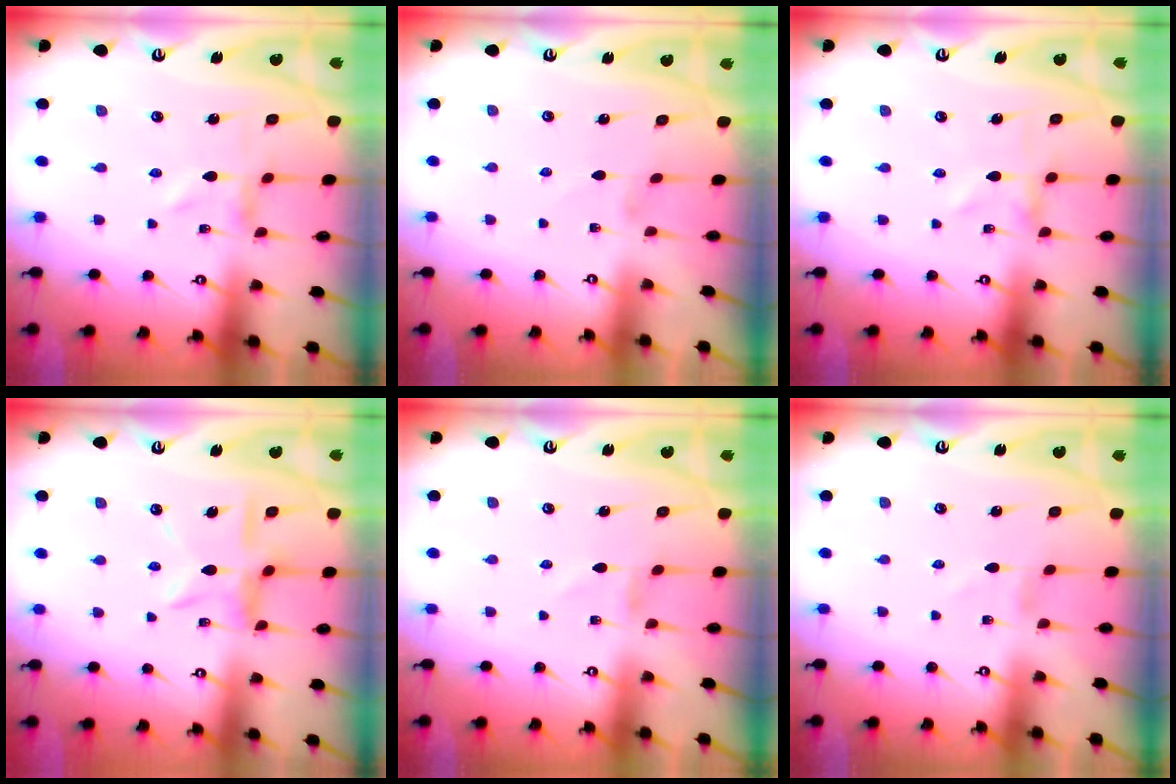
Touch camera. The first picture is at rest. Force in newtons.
{"total": 1.1, "press": 1.1, "slide": 0.1}
{"total": 0.0}
{"total": 8.7, "press": 8.7, "slide": 0.6}
{"total": 0.0}
{"total": 0.8, "press": 0.8, "slide": 0.1}